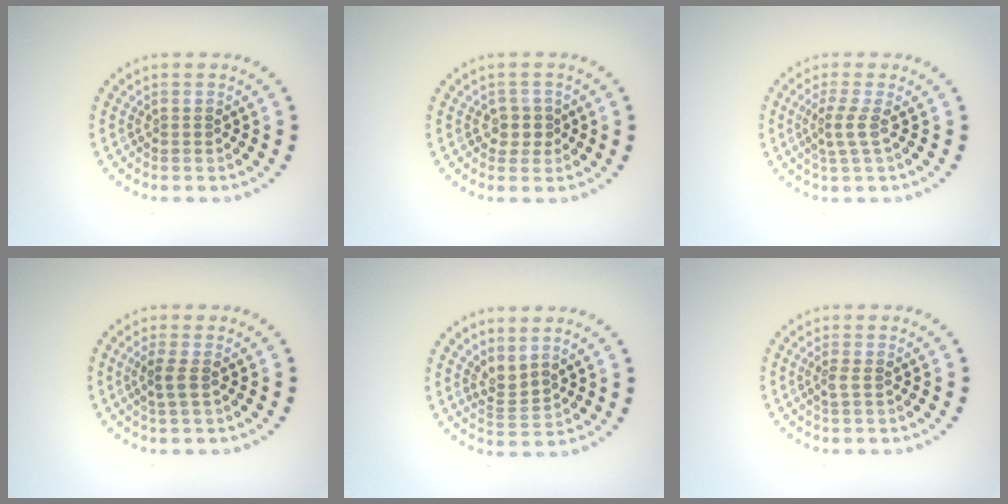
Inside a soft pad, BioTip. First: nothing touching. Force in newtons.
{"total": 1.7, "press": 1.5, "slide": 0.9}
{"total": 2.1, "press": 1.4, "slide": 1.5}
{"total": 1.6, "press": 1.3, "slide": 0.8}
{"total": 2.1, "press": 1.4, "slide": 1.6}
{"total": 0.9, "press": 0.7, "slide": 0.6}